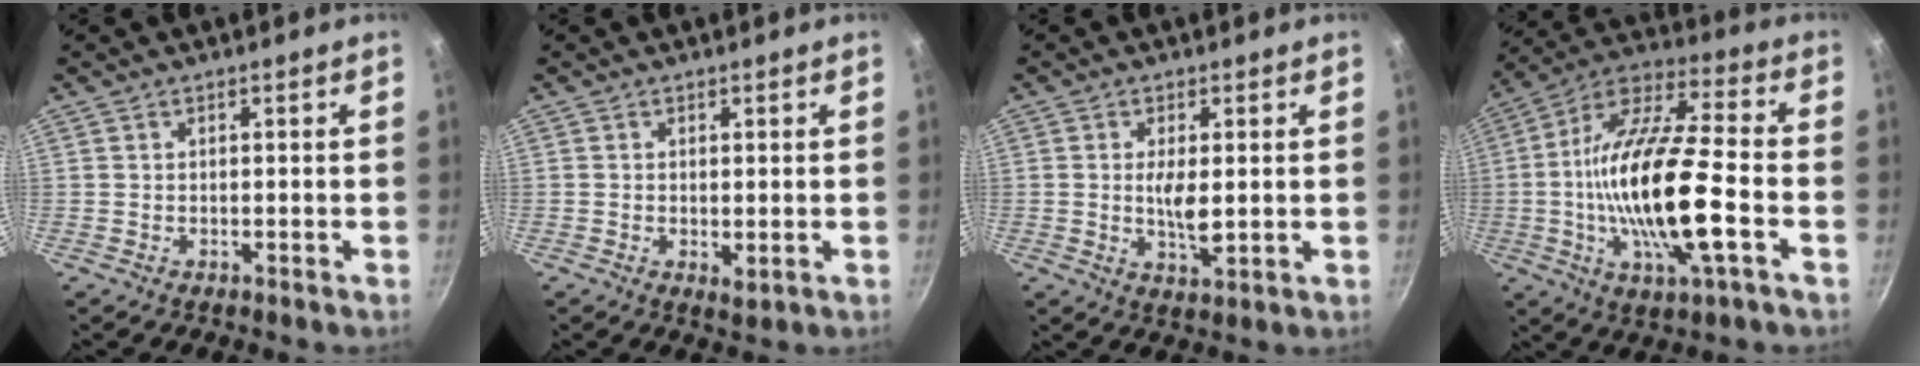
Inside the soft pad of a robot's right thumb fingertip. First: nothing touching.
{"total": 2.0, "force": [0.1, 1.1, 1.7], "torque": [-0.028, -0.008, 0.002]}
{"total": 5.3, "force": [0.4, 1.9, 4.9], "torque": [-0.093, -0.010, 0.008]}
{"total": 22.0, "force": [-4.0, 6.3, 20.7], "torque": [-0.390, 0.023, -0.086]}